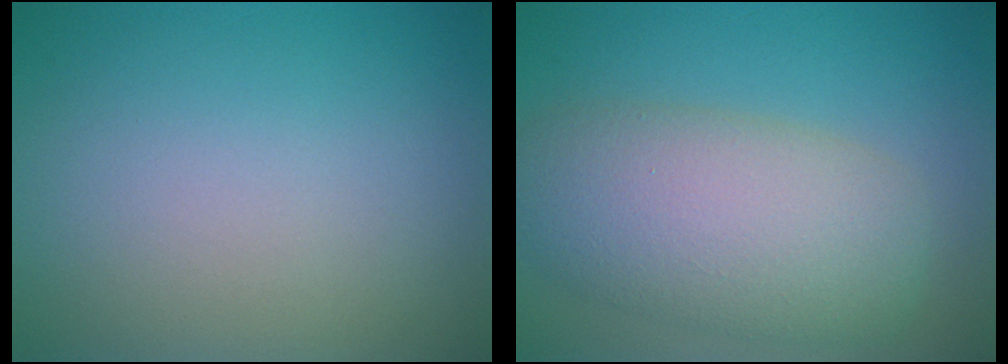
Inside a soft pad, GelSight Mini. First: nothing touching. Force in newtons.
{"total": 7.7, "press": 7.7, "slide": 0.6}